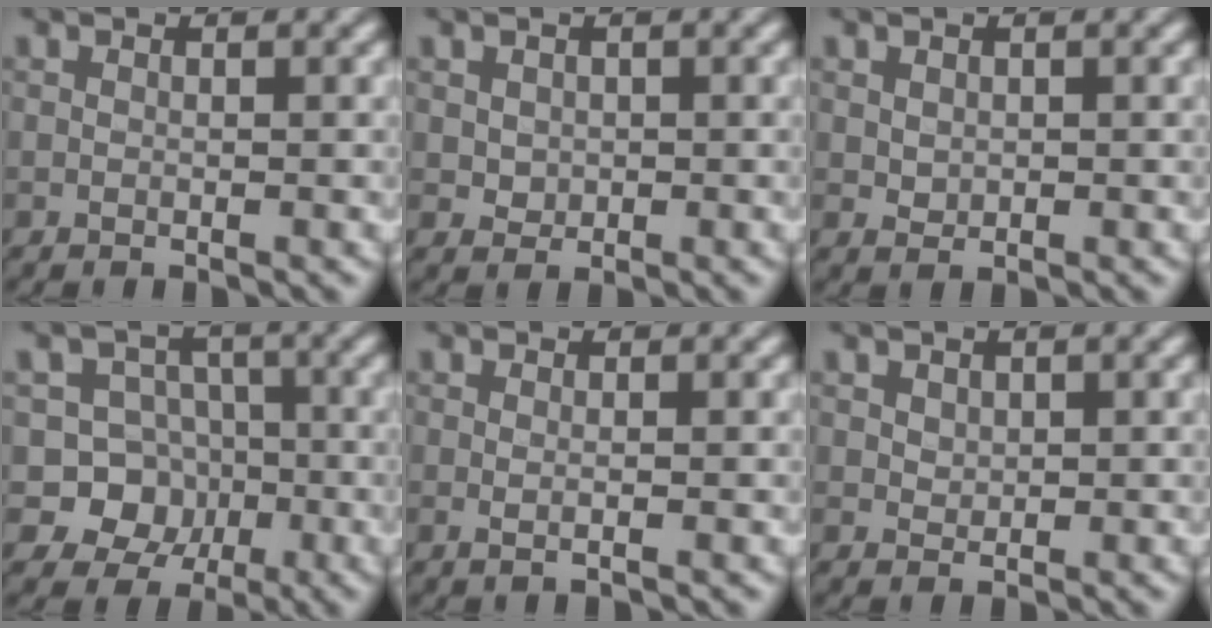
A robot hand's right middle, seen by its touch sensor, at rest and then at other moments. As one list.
[{"total": 1.2, "force": [0.3, 1.1, 0.4], "torque": [-0.009, -0.004, 0.009]}, {"total": 0.9, "force": [0.3, 0.7, 0.4], "torque": [-0.008, -0.003, 0.010]}, {"total": 6.7, "force": [-1.7, 6.3, 1.5], "torque": [-0.011, 0.014, -0.056]}, {"total": 0.9, "force": [0.0, 0.3, 0.9], "torque": [-0.014, 0.002, -0.002]}, {"total": 0.9, "force": [0.6, 0.7, 0.3], "torque": [-0.005, -0.002, 0.014]}]